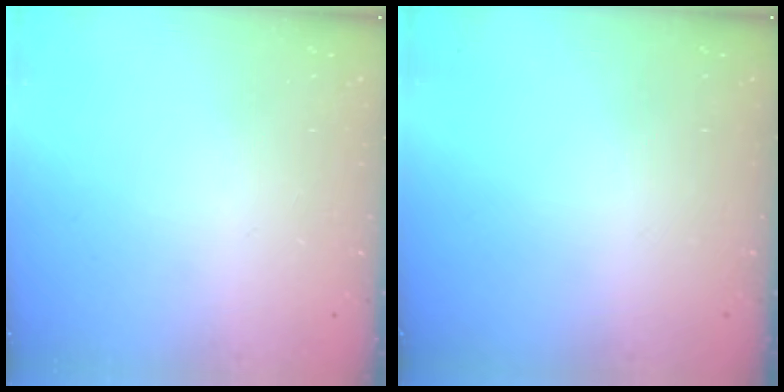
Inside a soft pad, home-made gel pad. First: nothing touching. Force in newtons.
{"total": 0.0}